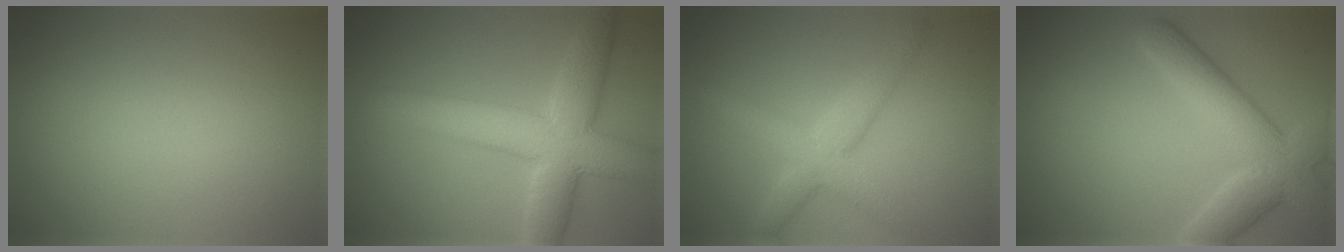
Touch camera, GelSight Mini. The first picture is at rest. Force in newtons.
{"total": 8.3, "press": 8.3, "slide": 0.3}
{"total": 4.2, "press": 4.2, "slide": 0.2}
{"total": 6.3, "press": 6.3, "slide": 0.5}